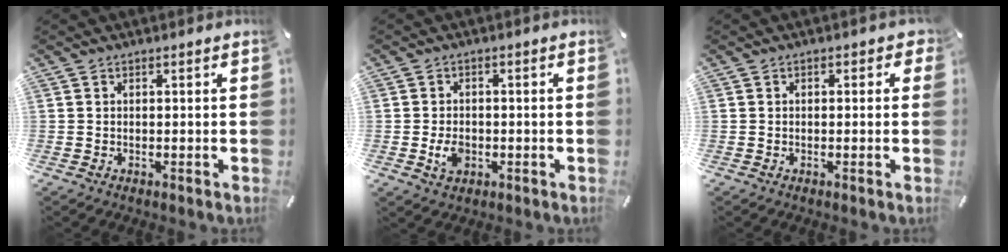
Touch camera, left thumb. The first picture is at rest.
{"total": 4.1, "force": [-1.0, 3.0, 2.6], "torque": [-0.057, 0.000, -0.018]}
{"total": 1.3, "force": [-0.3, 1.0, 0.8], "torque": [-0.005, 0.003, -0.008]}